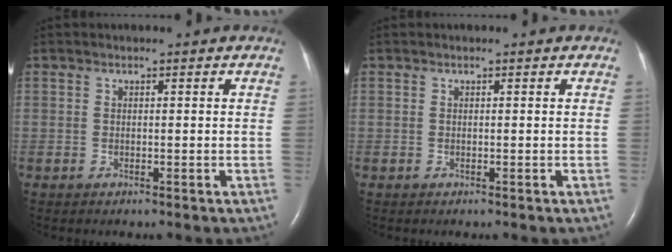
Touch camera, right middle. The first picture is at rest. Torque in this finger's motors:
{"motor_torque": [-0.01, 0.01, 0.00, 0.00]}